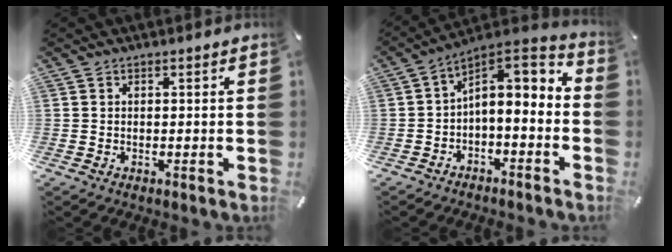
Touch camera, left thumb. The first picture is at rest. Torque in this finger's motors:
{"motor_torque": [-0.13, 1.09, 0.49, 0.35, 0.34]}